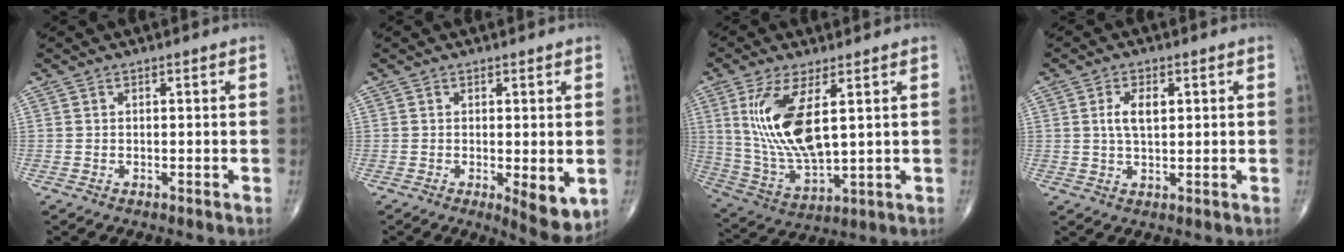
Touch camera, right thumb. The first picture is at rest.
{"total": 6.0, "force": [-0.9, 2.1, 5.5], "torque": [-0.070, -0.017, -0.009]}
{"total": 15.0, "force": [3.8, 5.8, 13.4], "torque": [-0.278, -0.026, 0.089]}
{"total": 4.6, "force": [1.1, 2.3, 3.9], "torque": [-0.073, -0.002, 0.020]}